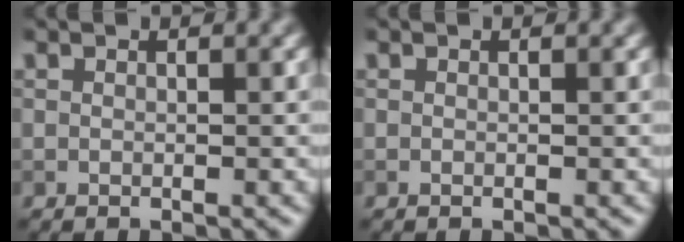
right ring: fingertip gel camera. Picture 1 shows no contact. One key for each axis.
{"total": 0.0}